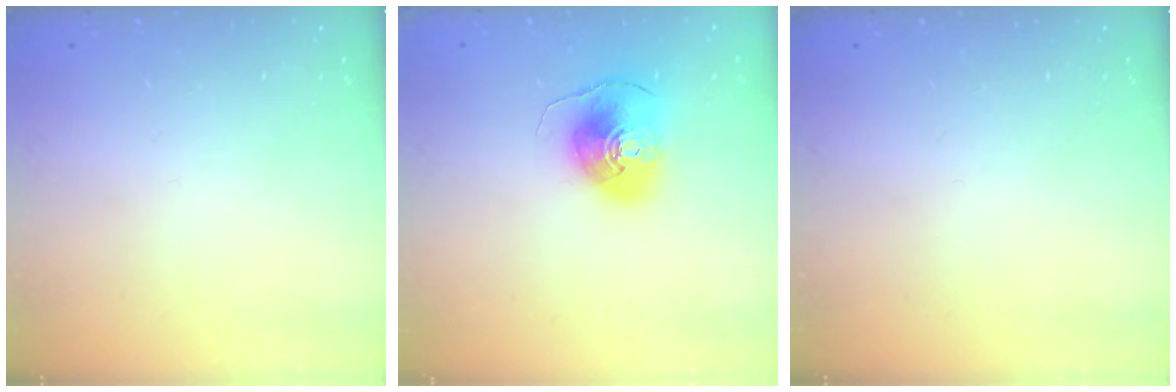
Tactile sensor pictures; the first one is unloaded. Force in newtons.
{"total": 10.3, "press": 10.2, "slide": 1.5}
{"total": 0.0}